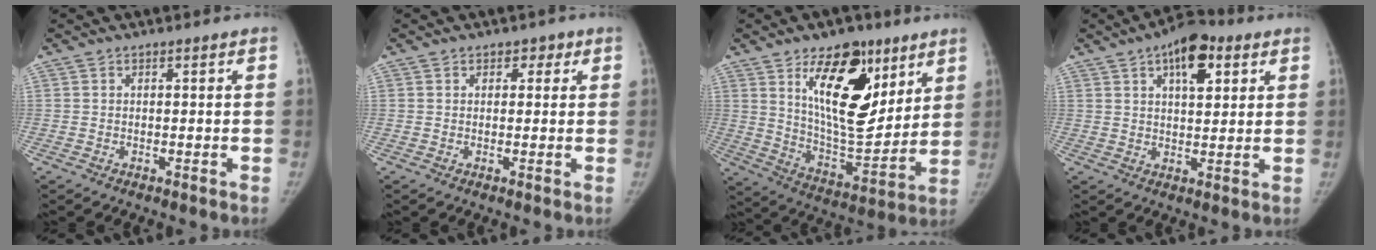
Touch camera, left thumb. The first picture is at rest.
{"total": 2.3, "force": [1.1, 1.9, 0.8], "torque": [0.016, -0.003, 0.008]}
{"total": 20.3, "force": [9.7, 10.2, 14.6], "torque": [-0.170, -0.069, 0.167]}
{"total": 10.2, "force": [4.8, 5.1, 7.4], "torque": [-0.083, -0.009, 0.068]}